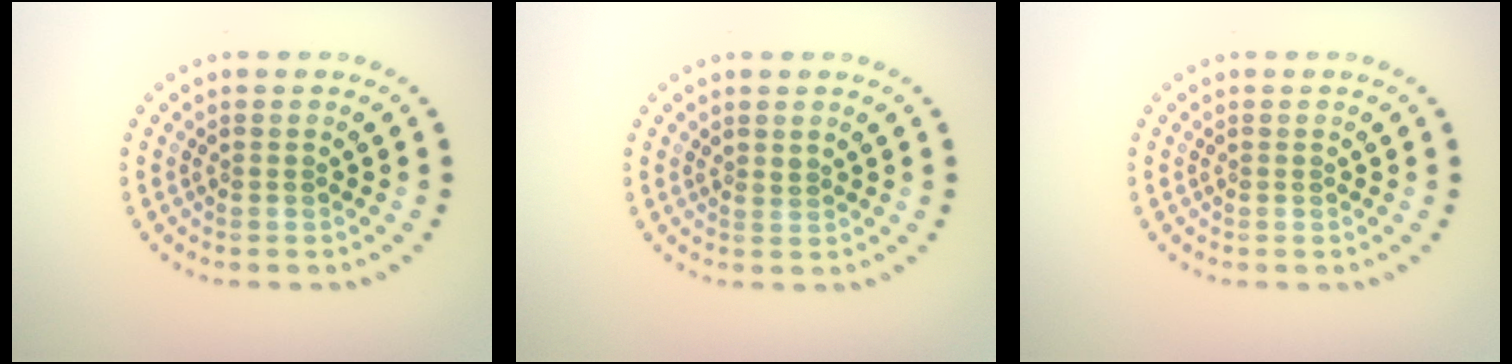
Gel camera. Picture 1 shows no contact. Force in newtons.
{"total": 0.5, "press": 0.2, "slide": 0.5}
{"total": 0.0}